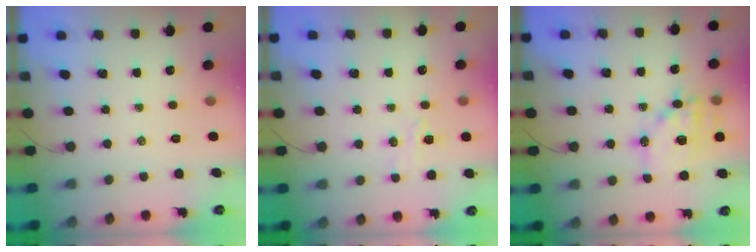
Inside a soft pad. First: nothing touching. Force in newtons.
{"total": 4.3, "press": 4.1, "slide": 1.1}
{"total": 16.8, "press": 16.5, "slide": 3.4}